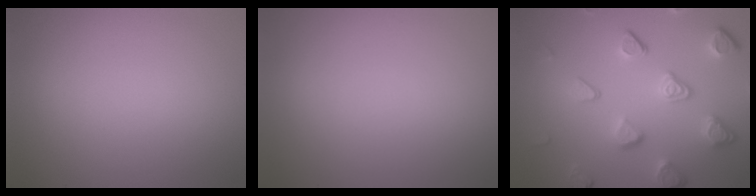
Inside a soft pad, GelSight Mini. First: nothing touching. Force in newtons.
{"total": 0.0}
{"total": 5.2, "press": 4.0, "slide": 3.3}